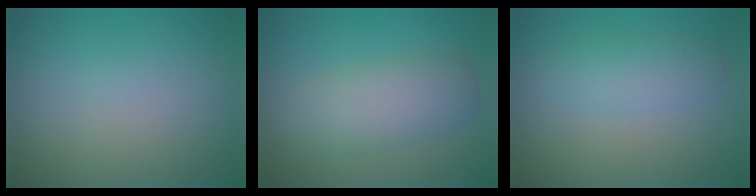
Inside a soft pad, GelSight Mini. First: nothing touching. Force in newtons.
{"total": 4.3, "press": 4.3, "slide": 0.2}
{"total": 2.5, "press": 2.5, "slide": 0.2}